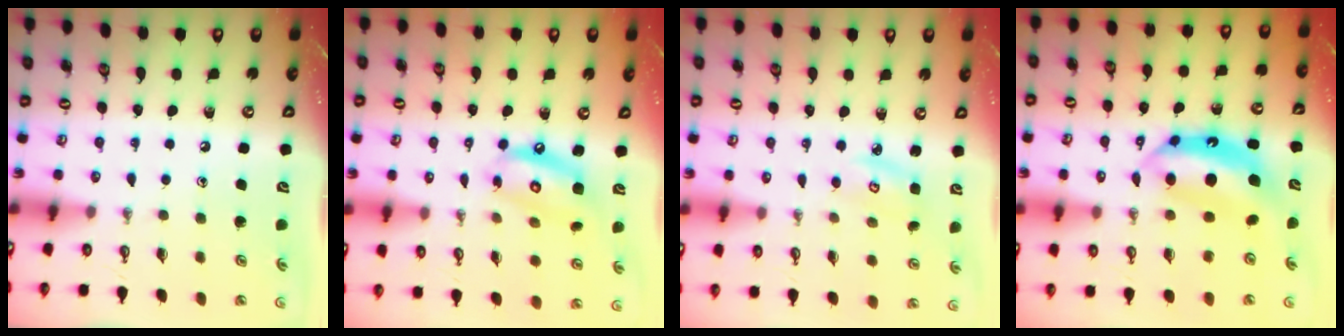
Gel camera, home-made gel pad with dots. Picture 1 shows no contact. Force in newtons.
{"total": 11.3, "press": 11.2, "slide": 1.1}
{"total": 4.7, "press": 4.7, "slide": 0.5}
{"total": 7.8, "press": 7.7, "slide": 0.6}